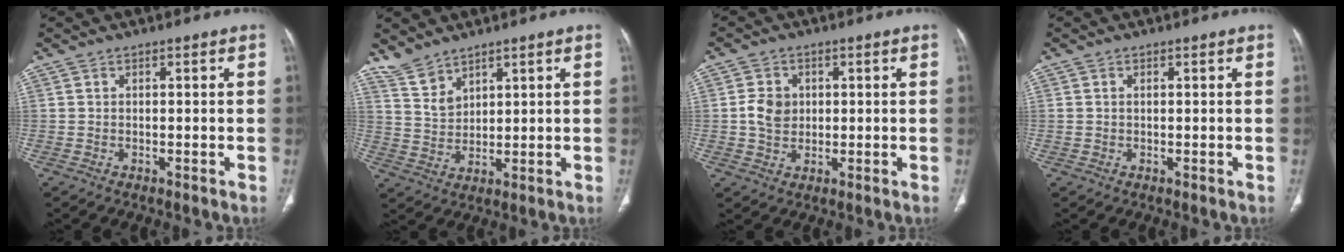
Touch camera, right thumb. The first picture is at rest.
{"total": 5.3, "force": [4.6, 2.1, 1.4], "torque": [-0.020, -0.024, 0.105]}
{"total": 5.0, "force": [0.5, 4.1, 2.8], "torque": [-0.036, -0.001, 0.011]}
{"total": 0.8, "force": [0.2, 0.5, 0.5], "torque": [-0.016, 0.006, 0.008]}